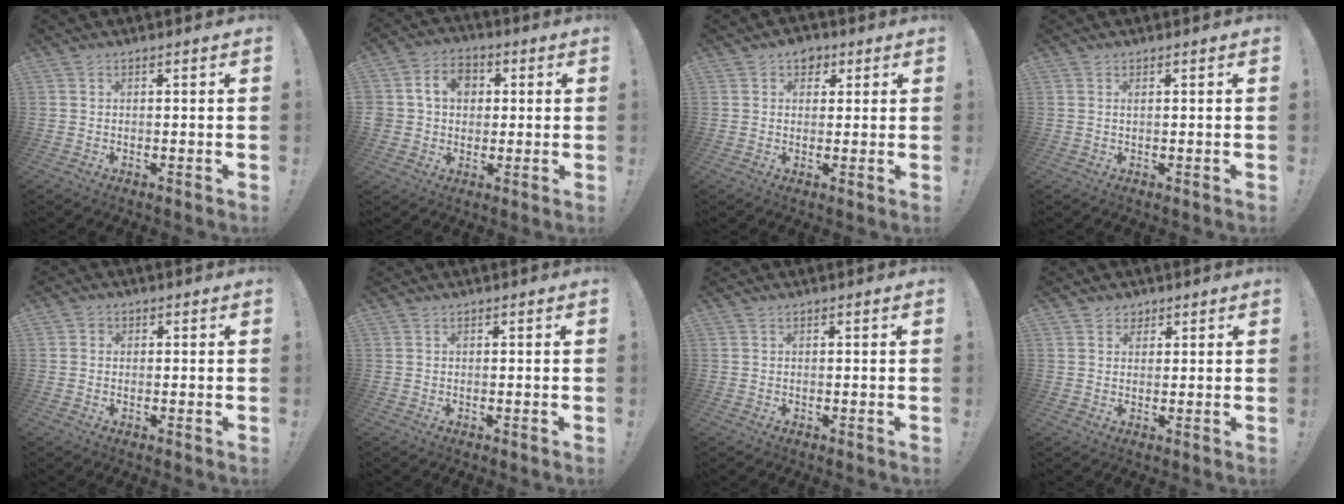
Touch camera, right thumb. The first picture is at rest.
{"total": 9.2, "force": [2.2, 8.0, 4.1], "torque": [-0.063, 0.007, 0.045]}
{"total": 4.9, "force": [2.3, 3.9, 1.7], "torque": [-0.013, -0.005, 0.042]}
{"total": 0.5, "force": [0.3, 0.0, 0.4], "torque": [-0.001, -0.003, 0.003]}
{"total": 1.6, "force": [-0.1, 1.5, 0.5], "torque": [-0.003, 0.003, -0.004]}
{"total": 0.0}
{"total": 0.0}
{"total": 3.2, "force": [2.0, 2.5, 0.3], "torque": [0.000, -0.009, 0.036]}